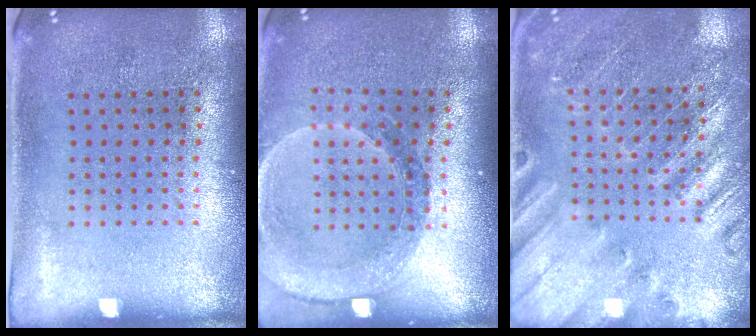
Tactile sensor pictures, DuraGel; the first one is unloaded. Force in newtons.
{"total": 1.4, "press": 1.4, "slide": 0.1}
{"total": 2.4, "press": 2.4, "slide": 0.3}